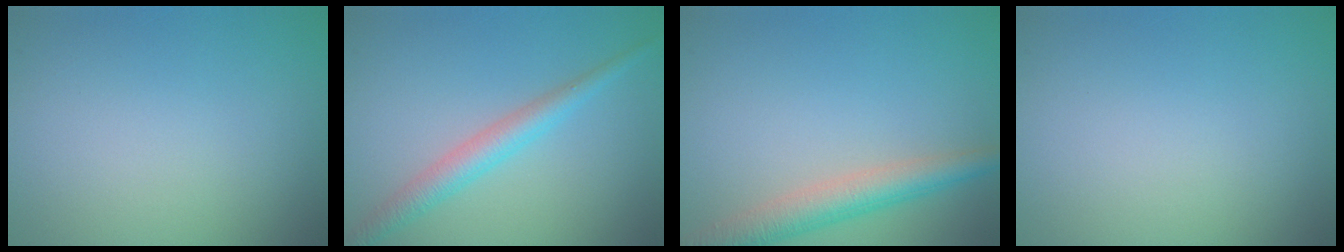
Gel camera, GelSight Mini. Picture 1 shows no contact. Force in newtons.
{"total": 2.8, "press": 2.8, "slide": 0.1}
{"total": 3.9, "press": 3.9, "slide": 0.1}
{"total": 0.0}